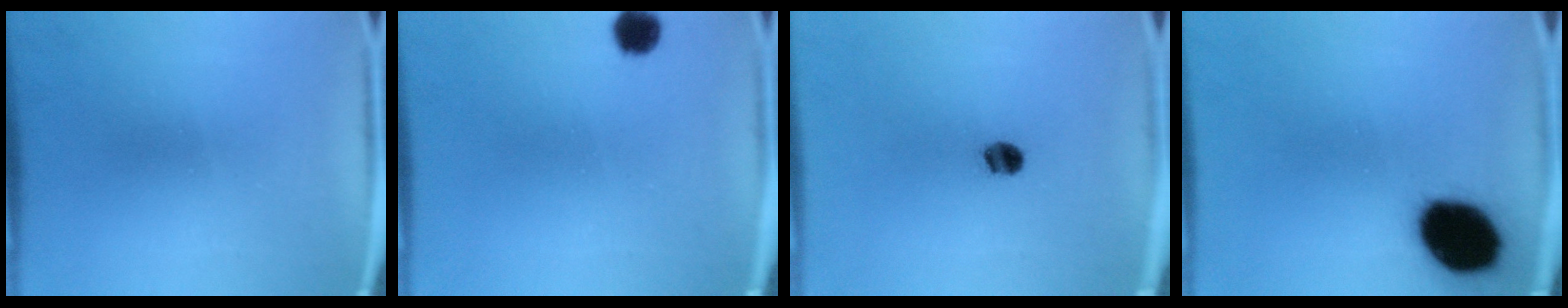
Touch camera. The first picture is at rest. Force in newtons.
{"total": 3.8}
{"total": 3.5}
{"total": 18.3}